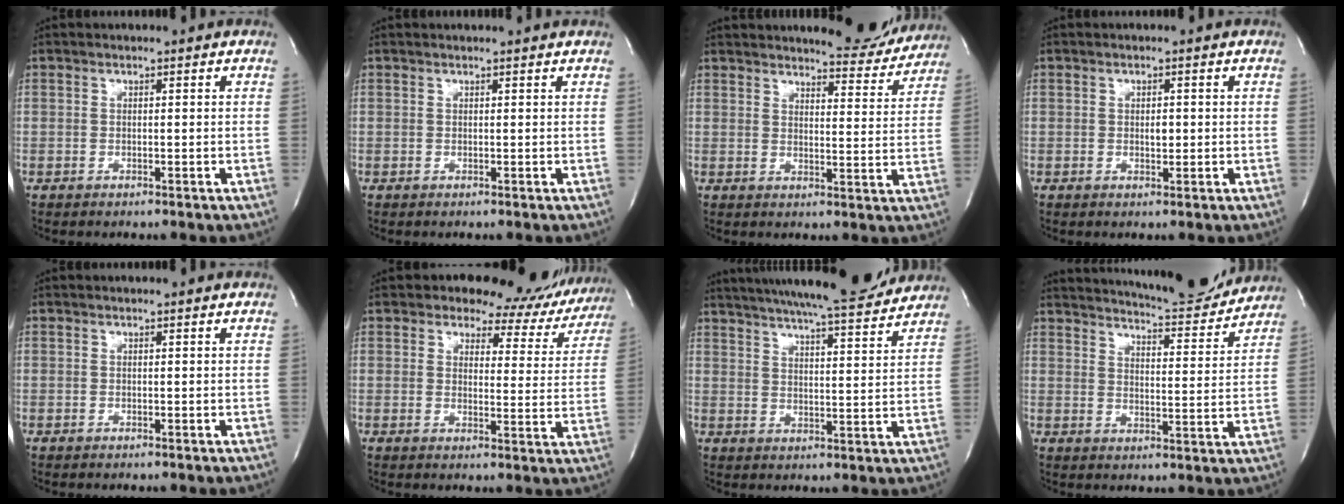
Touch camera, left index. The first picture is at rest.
{"total": 2.3, "force": [2.2, -0.2, 0.4], "torque": [-0.008, 0.004, 0.021]}
{"total": 9.4, "force": [9.1, 1.7, 1.7], "torque": [-0.010, -0.028, 0.107]}
{"total": 1.2, "force": [-0.1, 0.6, 1.0], "torque": [-0.016, -0.005, -0.001]}
{"total": 0.7, "force": [0.6, 0.0, 0.1], "torque": [-0.004, 0.003, 0.007]}
{"total": 12.6, "force": [11.4, 5.1, 1.2], "torque": [0.025, -0.033, 0.098]}
{"total": 19.3, "force": [17.6, 1.6, 7.8], "torque": [-0.131, -0.012, 0.238]}
{"total": 15.0, "force": [14.4, 1.7, 4.1], "torque": [-0.063, -0.028, 0.188]}